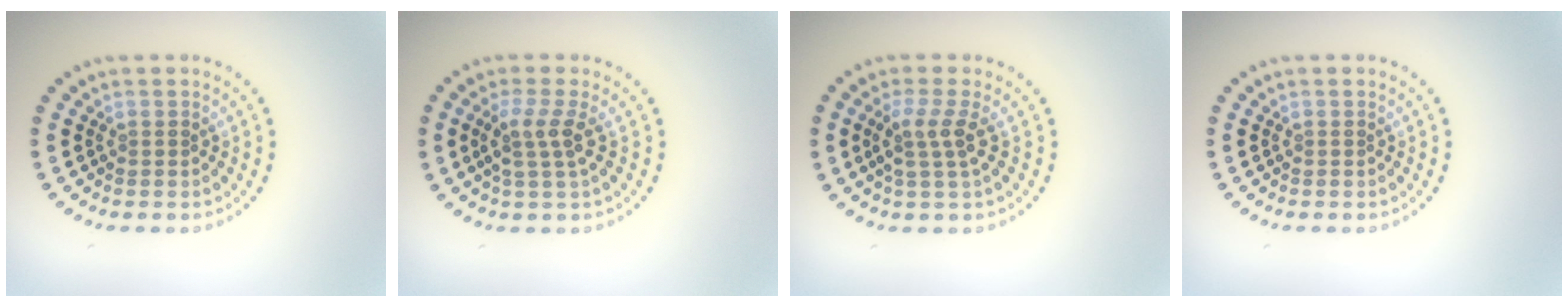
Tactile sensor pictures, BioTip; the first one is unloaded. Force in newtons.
{"total": 2.6, "press": 2.0, "slide": 1.8}
{"total": 2.6, "press": 2.0, "slide": 1.8}
{"total": 0.0}